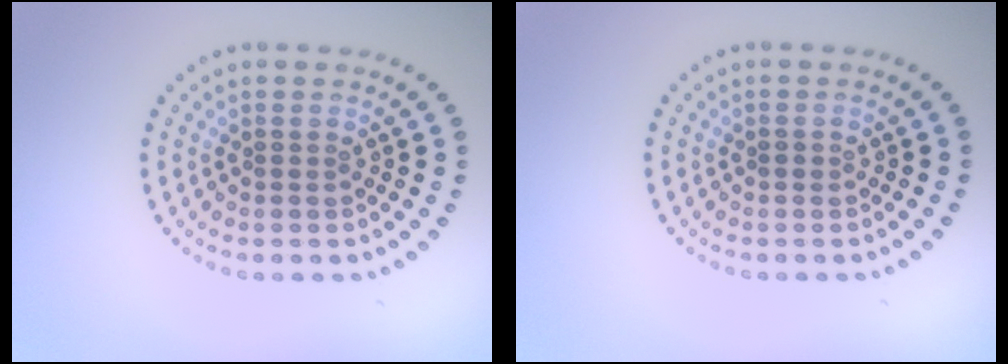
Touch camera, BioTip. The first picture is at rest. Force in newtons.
{"total": 0.5, "press": 0.5, "slide": 0.1}